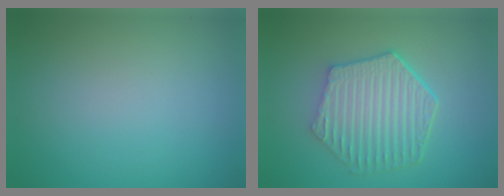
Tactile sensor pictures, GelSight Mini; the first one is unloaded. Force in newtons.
{"total": 6.0, "press": 4.7, "slide": 3.8}